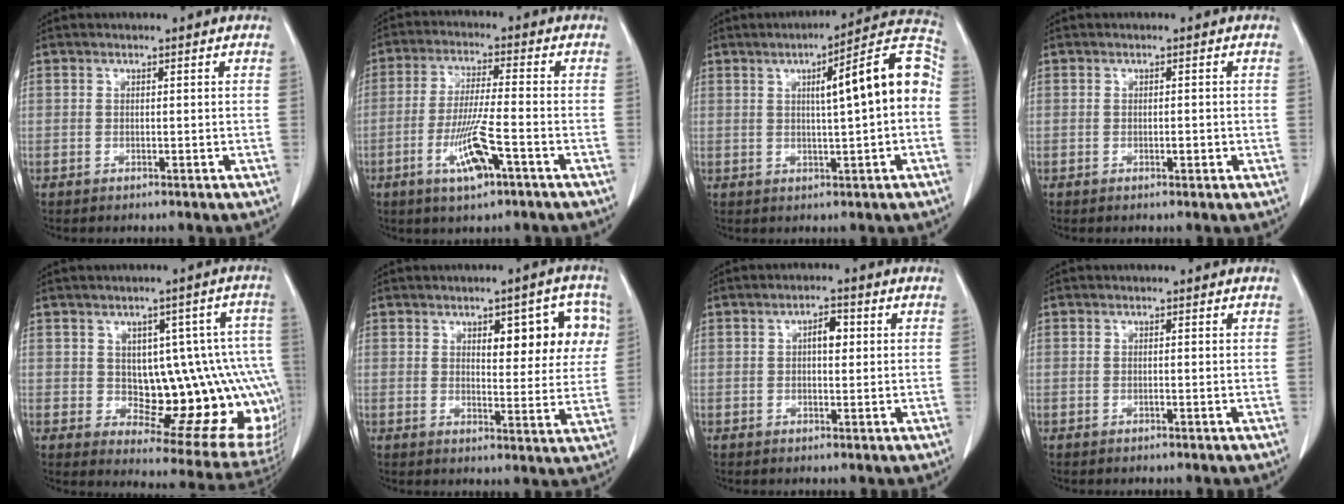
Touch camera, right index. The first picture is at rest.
{"total": 8.6, "force": [-3.8, 0.8, 7.7], "torque": [-0.152, -0.011, -0.067]}
{"total": 11.9, "force": [1.0, 0.8, 11.8], "torque": [-0.156, 0.032, 0.008]}
{"total": 1.0, "force": [-0.2, 0.5, 0.8], "torque": [-0.013, 0.001, -0.001]}
{"total": 18.3, "force": [-1.1, 7.0, 16.9], "torque": [-0.142, 0.026, 0.010]}
{"total": 9.7, "force": [3.5, 3.6, 8.3], "torque": [-0.093, 0.018, 0.044]}
{"total": 2.9, "force": [0.5, 1.2, 2.5], "torque": [-0.039, 0.006, 0.006]}
{"total": 0.0}